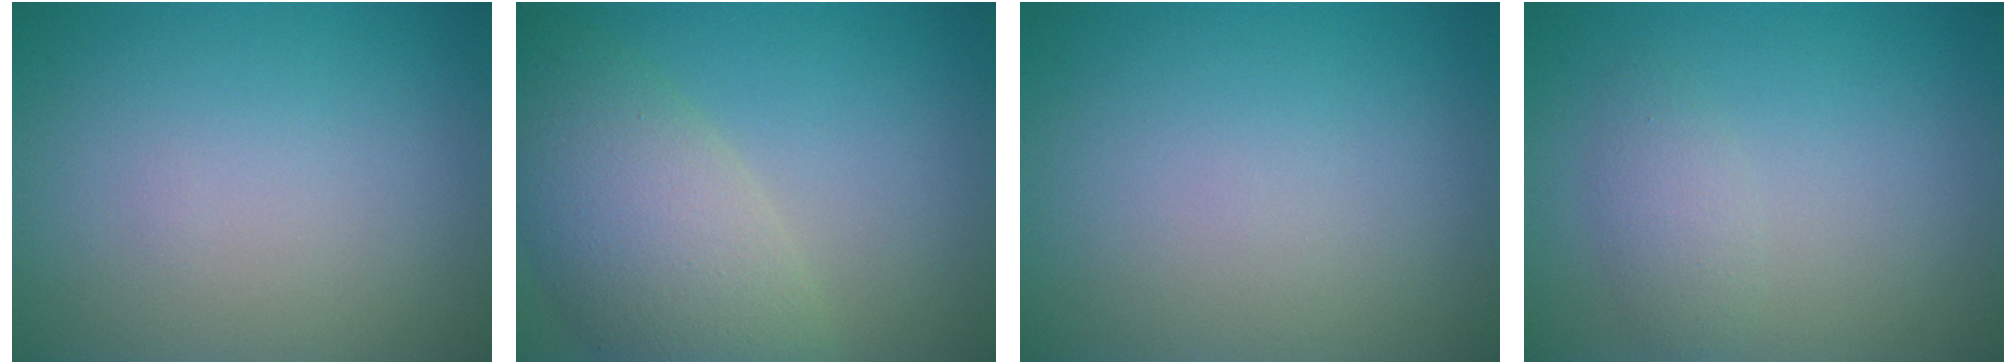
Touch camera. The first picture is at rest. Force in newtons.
{"total": 7.8, "press": 7.8, "slide": 0.5}
{"total": 0.0}
{"total": 1.9, "press": 1.9, "slide": 0.1}